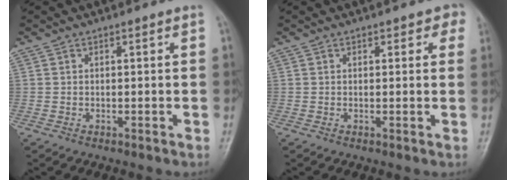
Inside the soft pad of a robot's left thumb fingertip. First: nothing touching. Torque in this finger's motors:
{"motor_torque": [-0.10, 0.02, -0.31, -0.18, 0.02]}